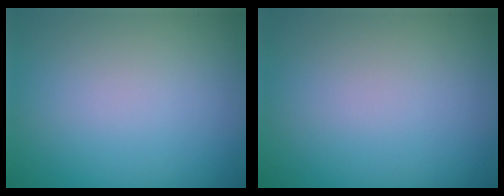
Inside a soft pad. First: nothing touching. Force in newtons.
{"total": 0.0}